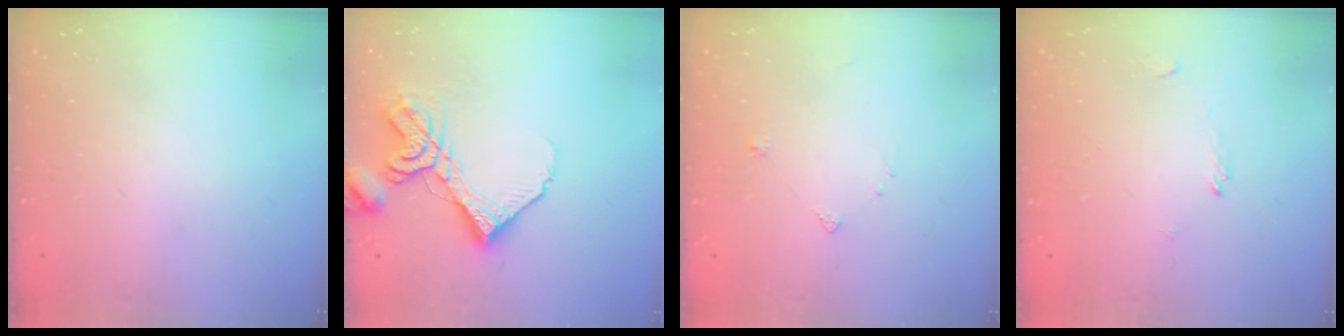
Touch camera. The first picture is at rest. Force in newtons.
{"total": 12.1, "press": 12.0, "slide": 1.3}
{"total": 4.2, "press": 4.2, "slide": 0.5}
{"total": 1.2, "press": 1.1, "slide": 0.3}